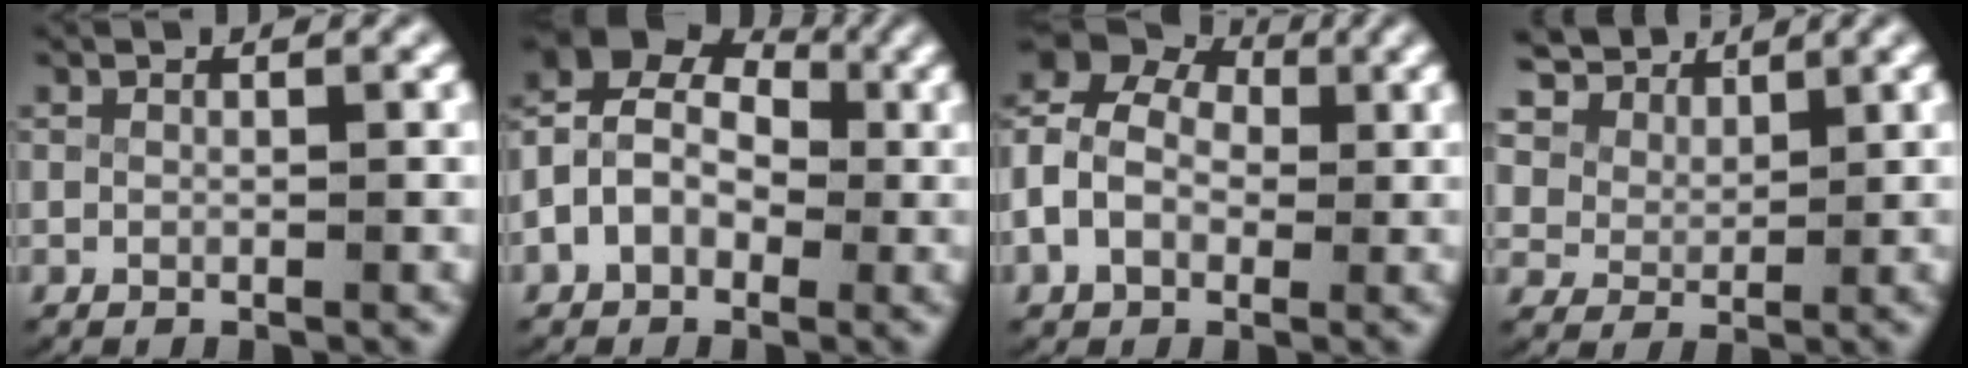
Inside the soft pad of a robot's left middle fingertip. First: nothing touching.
{"total": 10.2, "force": [2.8, 8.3, 5.3], "torque": [-0.112, 0.016, 0.025]}
{"total": 8.5, "force": [1.0, 6.9, 4.9], "torque": [-0.112, 0.002, 0.009]}
{"total": 7.4, "force": [4.7, 4.9, 2.9], "torque": [-0.079, 0.008, 0.075]}